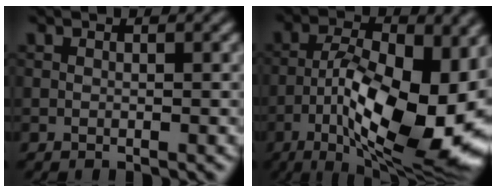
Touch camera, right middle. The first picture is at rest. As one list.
[{"total": 16.0, "force": [-4.6, 6.3, 14.0], "torque": [-0.215, -0.005, -0.076]}]